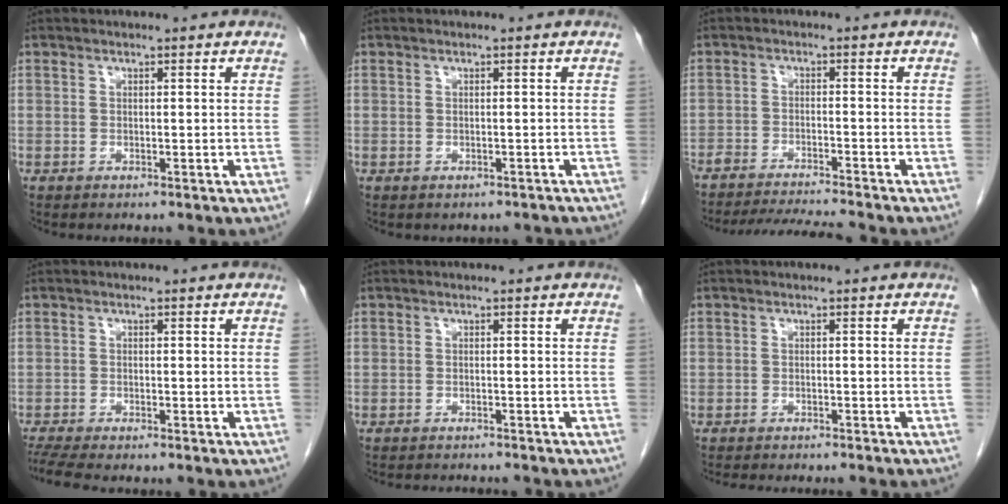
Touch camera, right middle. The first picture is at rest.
{"total": 2.7, "force": [-2.3, 1.2, 0.6], "torque": [-0.010, 0.002, -0.025]}
{"total": 9.0, "force": [-8.5, -0.4, 3.0], "torque": [-0.039, -0.008, -0.139]}
{"total": 4.8, "force": [-4.2, 0.0, 2.3], "torque": [-0.043, -0.014, -0.074]}
{"total": 4.9, "force": [-4.7, 0.6, 1.3], "torque": [-0.013, -0.008, -0.060]}
{"total": 8.4, "force": [-7.5, 1.0, 3.7], "torque": [-0.036, -0.010, -0.097]}